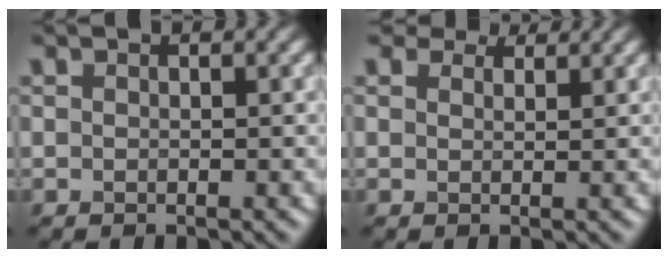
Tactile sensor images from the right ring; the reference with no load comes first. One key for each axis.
{"total": 2.9, "fx": 2.5, "fy": 1.2, "fz": 0.9, "tx": -0.017, "ty": -0.006, "tz": 0.037}